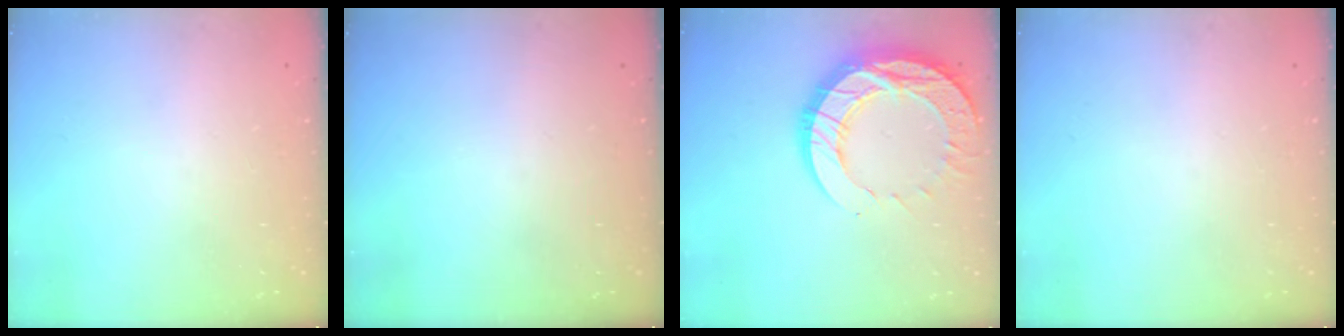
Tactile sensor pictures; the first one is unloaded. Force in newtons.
{"total": 0.0}
{"total": 19.4, "press": 19.4, "slide": 1.8}
{"total": 0.0}